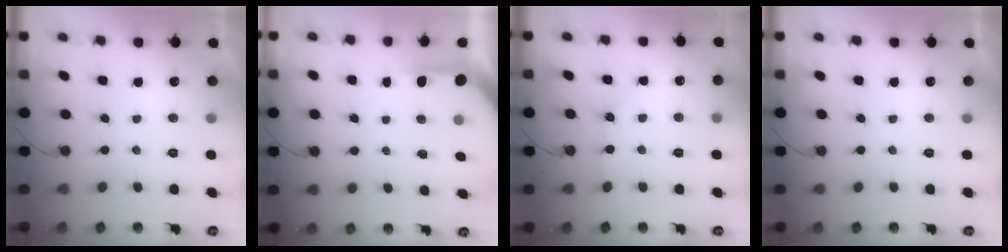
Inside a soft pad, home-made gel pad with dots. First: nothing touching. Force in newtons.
{"total": 3.4, "press": 3.4, "slide": 0.3}
{"total": 1.6, "press": 1.6, "slide": 0.3}
{"total": 0.0}